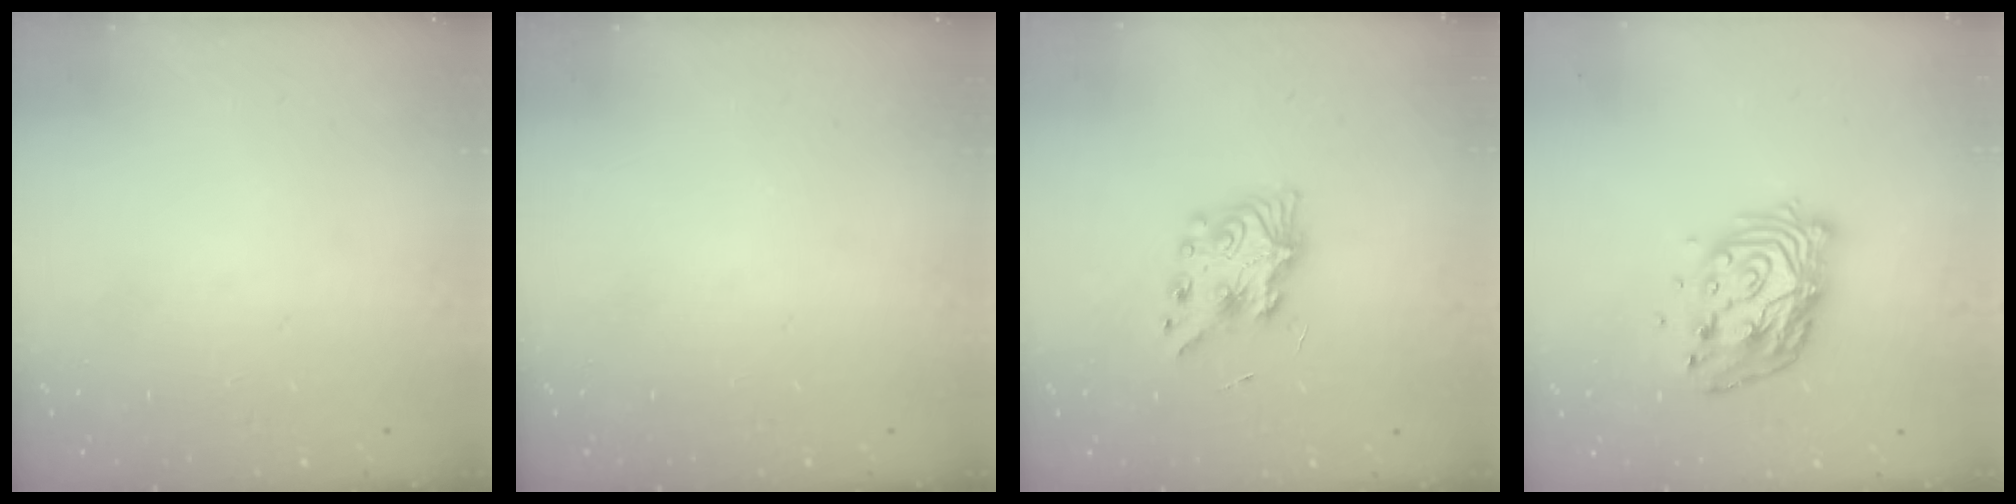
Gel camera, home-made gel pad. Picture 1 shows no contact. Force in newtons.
{"total": 0.0}
{"total": 8.3, "press": 8.2, "slide": 0.2}
{"total": 13.7, "press": 13.7, "slide": 1.2}